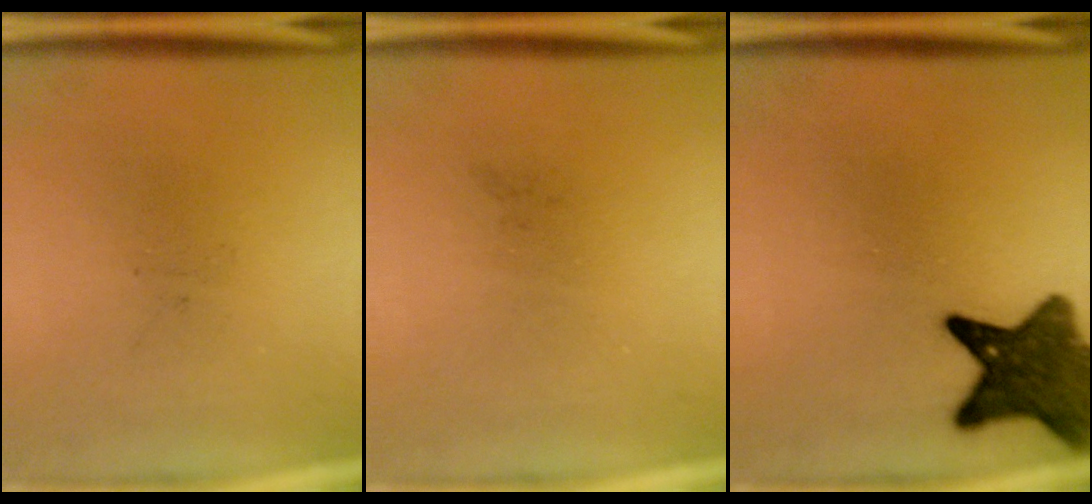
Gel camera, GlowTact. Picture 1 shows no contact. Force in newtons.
{"total": 0.0}
{"total": 10.5}